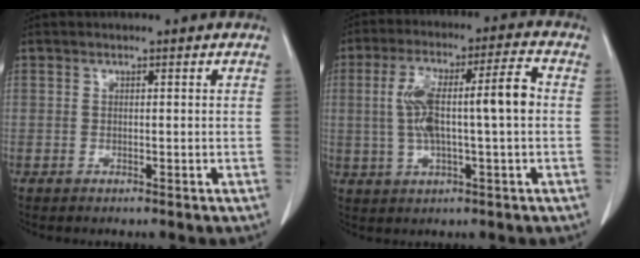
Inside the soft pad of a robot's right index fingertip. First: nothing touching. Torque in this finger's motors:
{"motor_torque": [0.92, -0.18, 0.33, 0.21]}